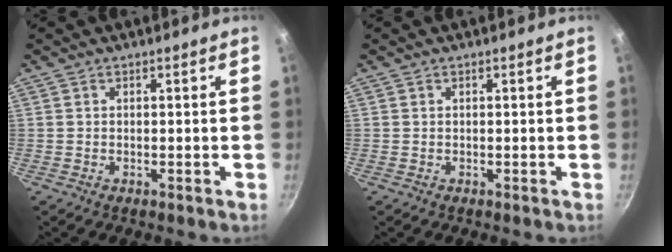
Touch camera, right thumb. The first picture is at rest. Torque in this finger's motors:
{"motor_torque": [-0.19, -0.19, 0.05, -0.05, 0.01]}